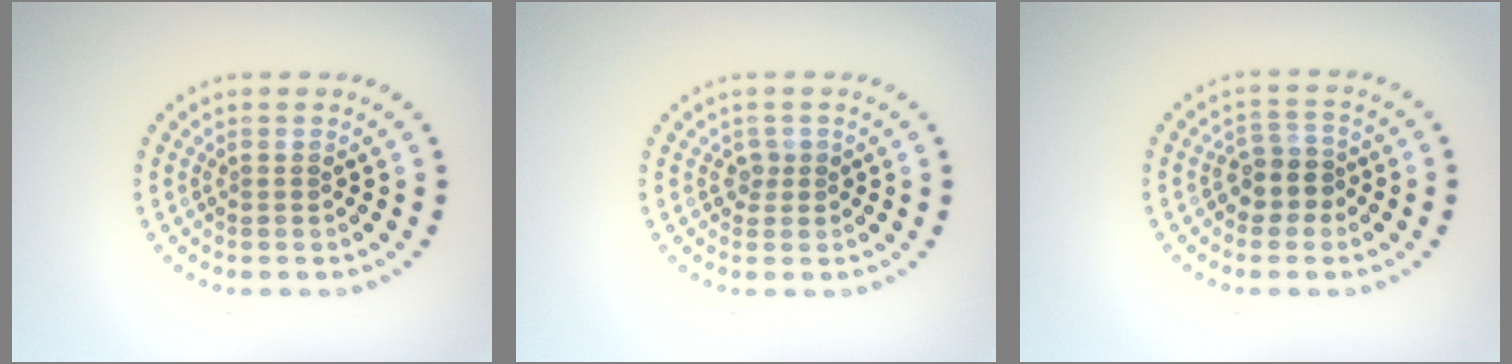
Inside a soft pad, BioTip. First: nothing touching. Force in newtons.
{"total": 1.1, "press": 0.8, "slide": 0.7}
{"total": 2.5, "press": 2.2, "slide": 1.2}